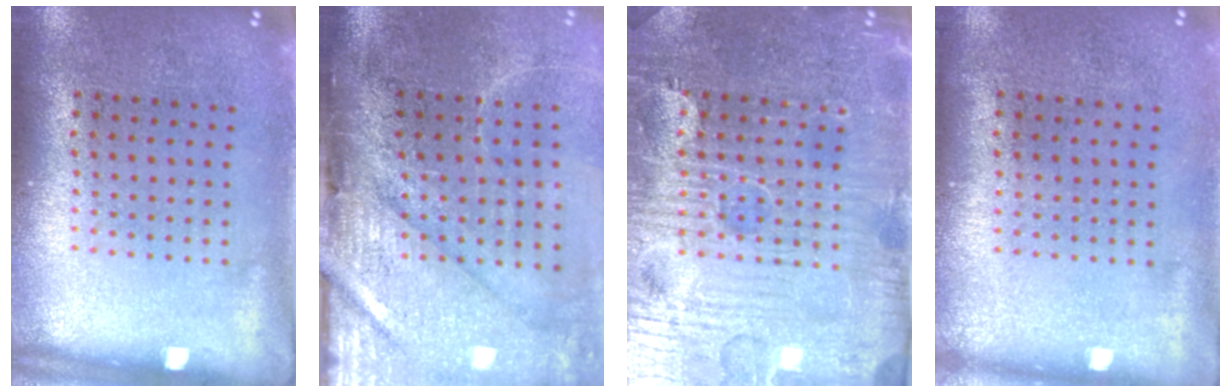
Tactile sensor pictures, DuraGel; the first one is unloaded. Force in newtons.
{"total": 4.2, "press": 3.6, "slide": 2.3}
{"total": 5.1, "press": 4.8, "slide": 1.8}
{"total": 0.0}